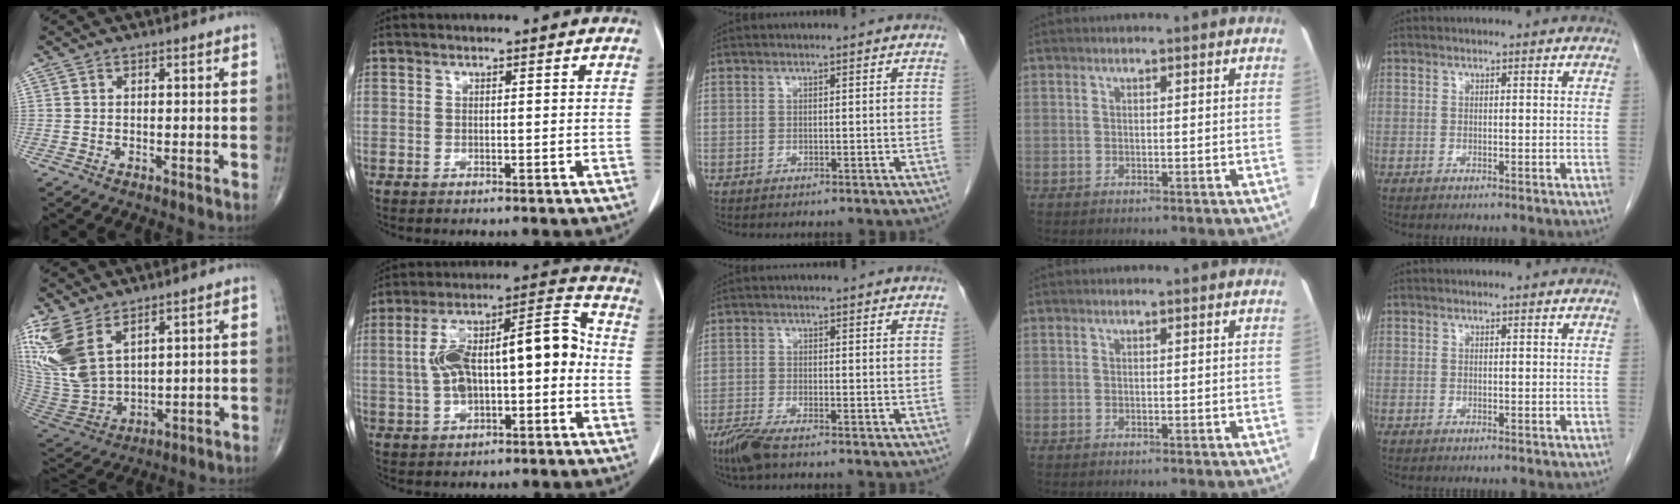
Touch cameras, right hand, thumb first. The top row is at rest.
{"thumb": {"total": 15.6, "force": [8.1, 8.2, 10.5], "torque": [-0.233, -0.035, 0.183]}, "index": {"total": 14.6, "force": [-1.0, 5.0, 13.7], "torque": [-0.241, 0.051, -0.011]}, "middle": {"total": 3.9, "force": [-2.9, 0.5, 2.6], "torque": [-0.059, -0.010, -0.060]}}